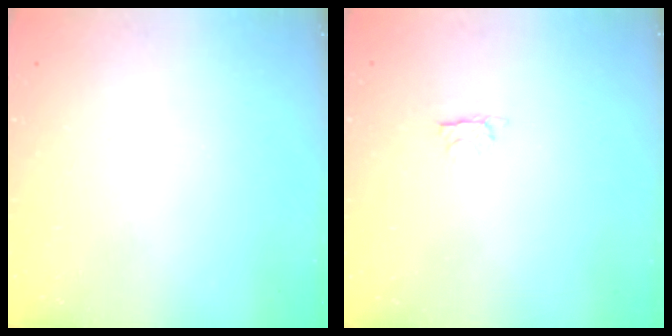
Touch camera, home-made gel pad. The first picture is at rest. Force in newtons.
{"total": 2.8, "press": 2.7, "slide": 0.4}